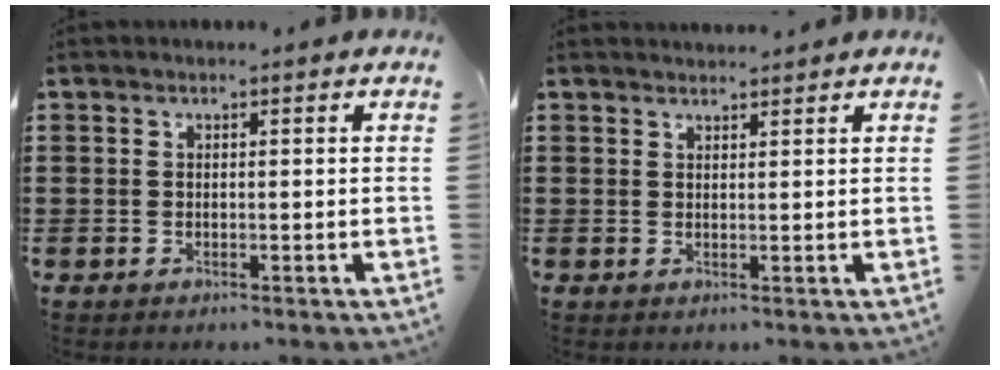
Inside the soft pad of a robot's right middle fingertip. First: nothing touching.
{"total": 1.4, "force": [1.4, 0.1, 0.0], "torque": [-0.003, 0.000, 0.027]}